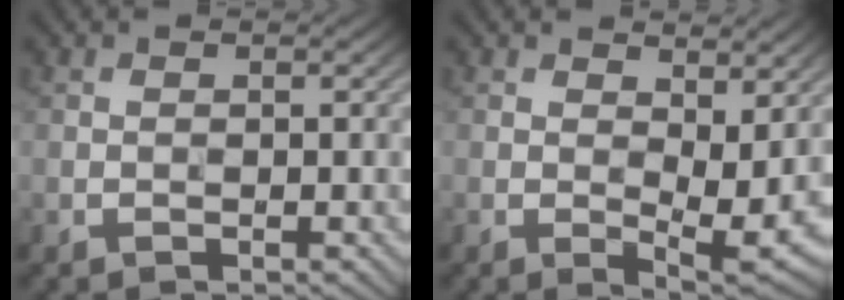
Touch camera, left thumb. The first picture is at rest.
{"total": 5.9, "force": [1.9, 2.3, 5.1], "torque": [-0.085, -0.003, 0.035]}